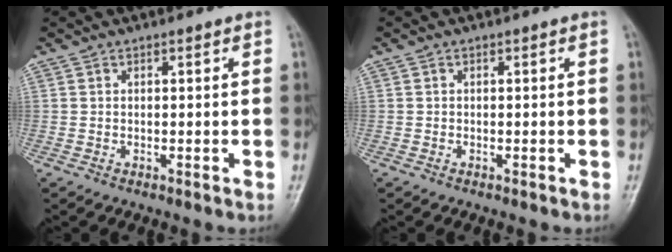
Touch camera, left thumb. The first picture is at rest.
{"total": 0.0}